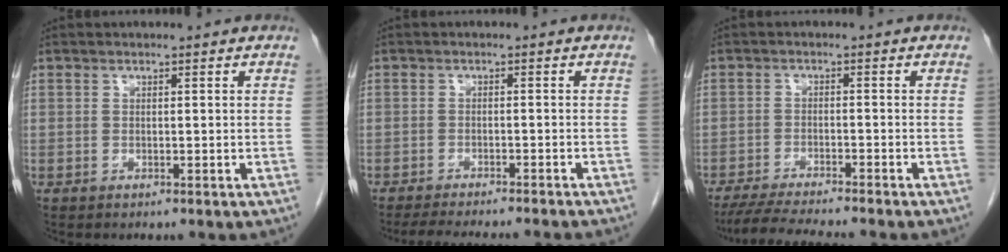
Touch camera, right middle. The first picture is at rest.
{"total": 11.9, "force": [-10.8, 0.8, 5.0], "torque": [-0.065, -0.018, -0.138]}
{"total": 8.4, "force": [-7.5, -0.6, 3.8], "torque": [-0.061, -0.023, -0.123]}